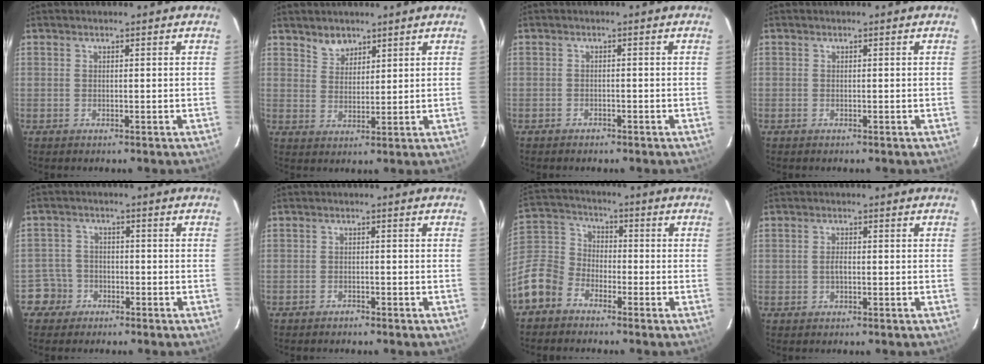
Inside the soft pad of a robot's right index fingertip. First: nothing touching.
{"total": 3.8, "force": [3.0, 2.1, 0.8], "torque": [-0.009, 0.006, 0.056]}
{"total": 1.4, "force": [-1.2, 0.8, 0.1], "torque": [-0.007, 0.006, -0.020]}
{"total": 0.6, "force": [-0.4, 0.5, 0.0], "torque": [0.001, 0.002, -0.006]}
{"total": 4.5, "force": [-2.5, 3.7, -0.3], "torque": [0.003, 0.022, -0.048]}
{"total": 1.4, "force": [-1.3, 0.6, 0.0], "torque": [-0.007, 0.004, -0.022]}
{"total": 12.3, "force": [-7.2, 9.0, 4.2], "torque": [-0.111, 0.039, -0.148]}
{"total": 1.6, "force": [-0.3, 1.0, 1.1], "torque": [-0.023, 0.003, -0.006]}